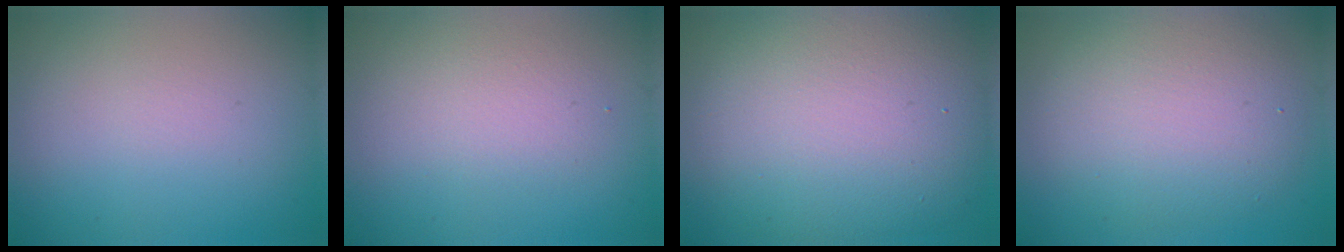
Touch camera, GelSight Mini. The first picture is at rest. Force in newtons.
{"total": 2.2, "press": 2.2, "slide": 0.1}
{"total": 13.0, "press": 13.0, "slide": 0.8}
{"total": 6.4, "press": 6.4, "slide": 0.5}